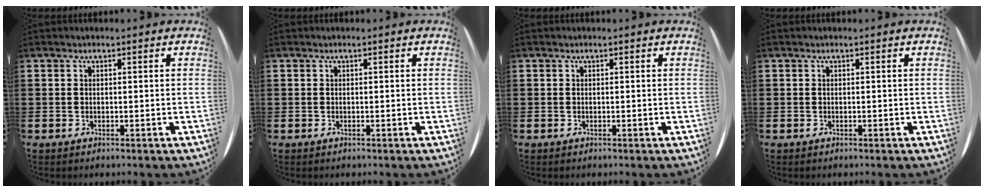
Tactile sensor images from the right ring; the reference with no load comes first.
{"total": 0.0}
{"total": 0.0}
{"total": 0.0}